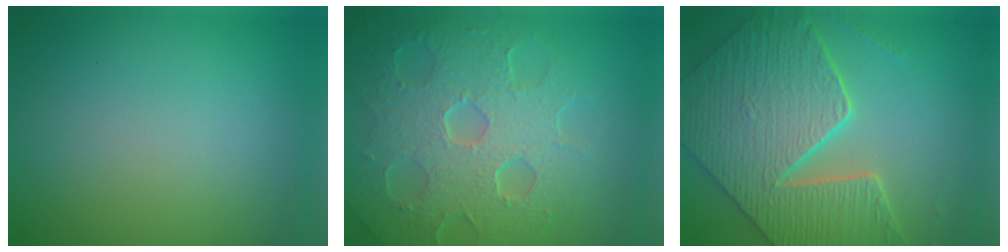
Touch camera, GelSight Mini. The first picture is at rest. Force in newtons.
{"total": 8.6, "press": 6.1, "slide": 6.1}
{"total": 7.7, "press": 6.6, "slide": 4.0}